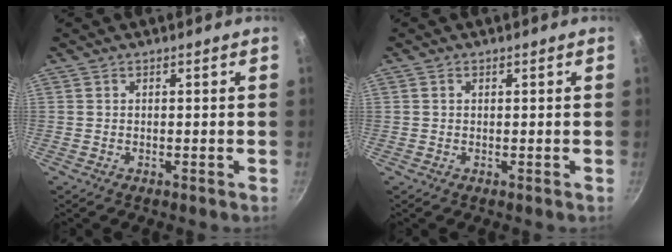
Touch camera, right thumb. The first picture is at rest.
{"total": 0.6, "force": [0.2, 0.5, 0.3], "torque": [-0.005, 0.003, 0.003]}